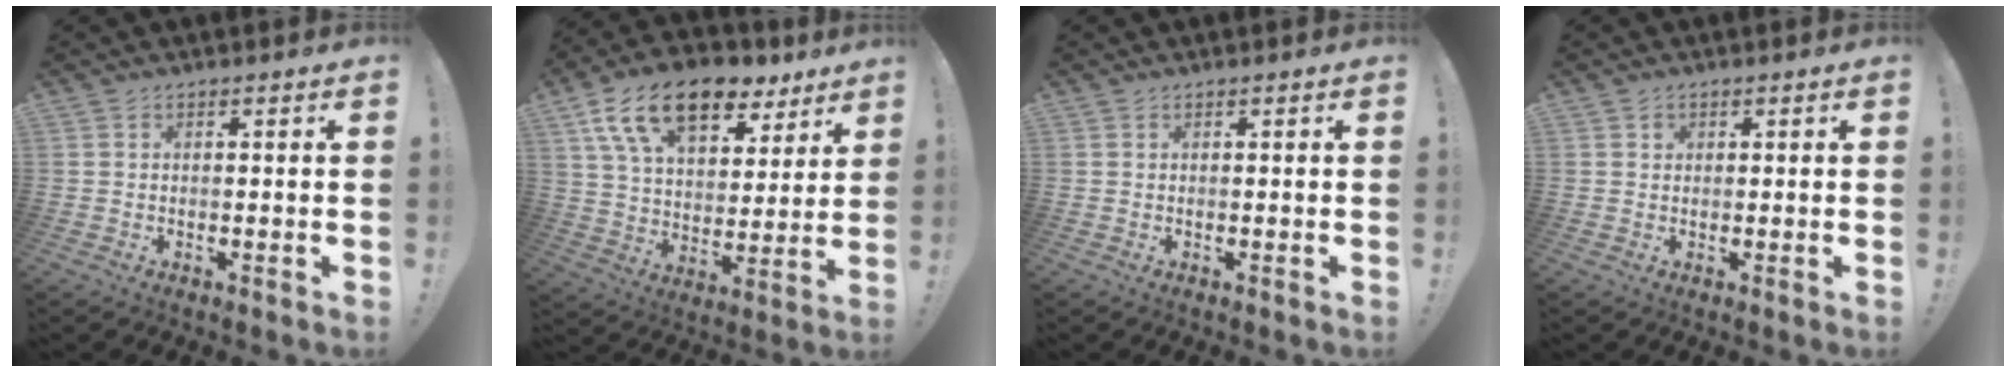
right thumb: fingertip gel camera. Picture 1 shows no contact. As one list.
[{"total": 18.7, "force": [11.4, 10.0, 10.9], "torque": [-0.180, -0.064, 0.202]}, {"total": 0.0}, {"total": 1.1, "force": [0.5, 0.9, 0.1], "torque": [0.003, -0.001, 0.008]}]